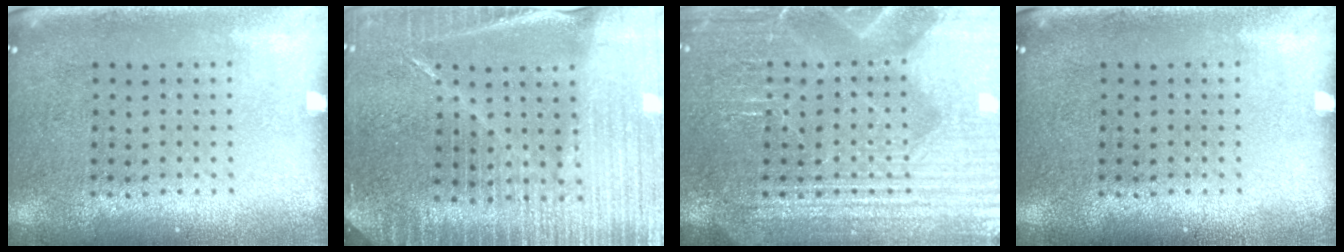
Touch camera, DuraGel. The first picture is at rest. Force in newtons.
{"total": 4.9, "press": 4.4, "slide": 2.0}
{"total": 4.5, "press": 4.5, "slide": 0.5}
{"total": 0.0}